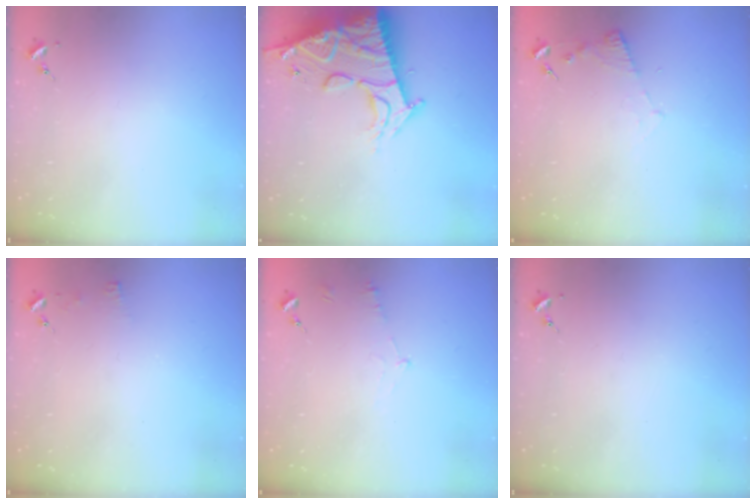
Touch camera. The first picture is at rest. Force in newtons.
{"total": 18.9, "press": 18.8, "slide": 1.8}
{"total": 4.6, "press": 4.6, "slide": 0.5}
{"total": 3.4, "press": 3.3, "slide": 0.3}
{"total": 4.5, "press": 4.2, "slide": 1.4}
{"total": 0.0}